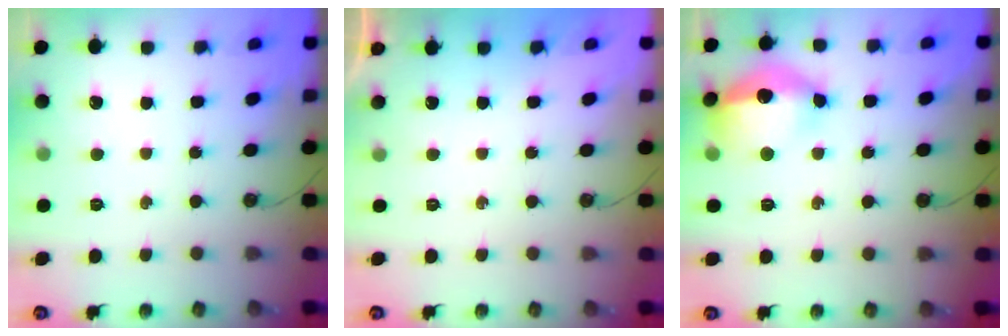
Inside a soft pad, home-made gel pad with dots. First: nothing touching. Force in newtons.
{"total": 0.0}
{"total": 16.7, "press": 16.3, "slide": 3.5}